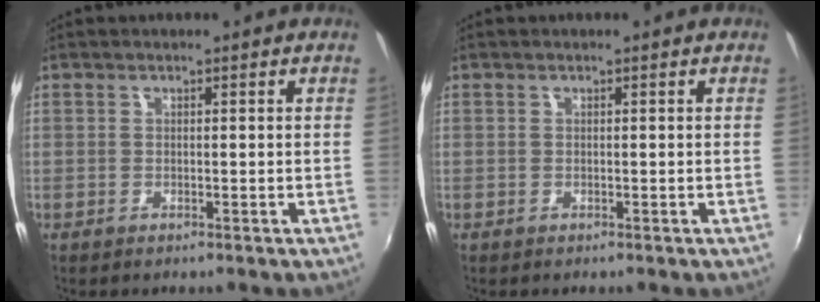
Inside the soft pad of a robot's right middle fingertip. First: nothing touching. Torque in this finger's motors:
{"motor_torque": [0.11, -0.46, -0.07, -0.02]}